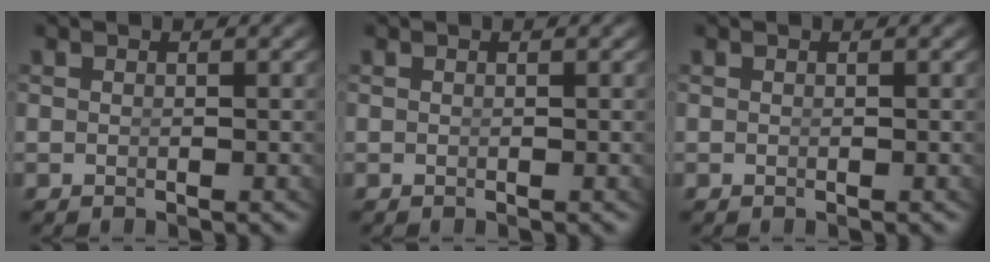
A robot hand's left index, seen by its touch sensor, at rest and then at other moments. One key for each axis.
{"total": 0.0}
{"total": 0.0}